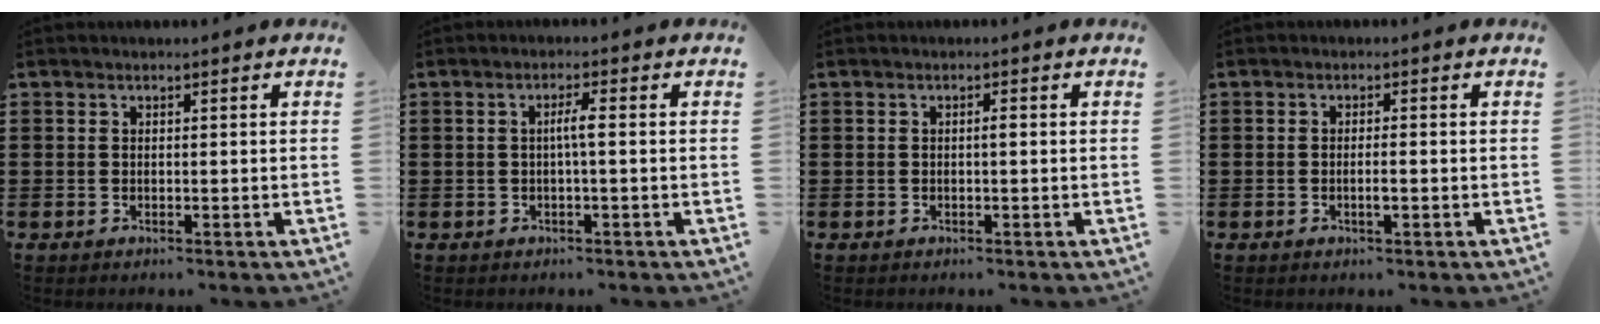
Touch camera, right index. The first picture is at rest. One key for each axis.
{"total": 2.3, "fx": -0.2, "fy": 0.0, "fz": 2.3, "tx": -0.043, "ty": 0.000, "tz": -0.007}
{"total": 0.5, "fx": -0.1, "fy": 0.0, "fz": 0.5, "tx": -0.010, "ty": -0.003, "tz": -0.002}
{"total": 1.8, "fx": -0.6, "fy": 0.2, "fz": 1.7, "tx": -0.030, "ty": -0.001, "tz": -0.010}